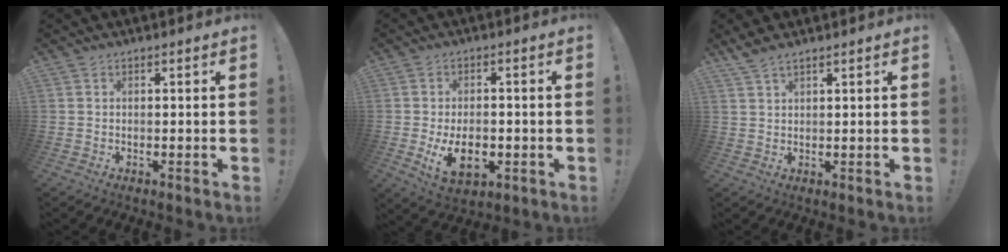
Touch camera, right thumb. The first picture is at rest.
{"total": 10.1, "force": [-2.5, 6.2, 7.6], "torque": [-0.107, -0.003, -0.040]}
{"total": 3.2, "force": [2.6, 0.6, 1.8], "torque": [-0.046, -0.006, 0.050]}